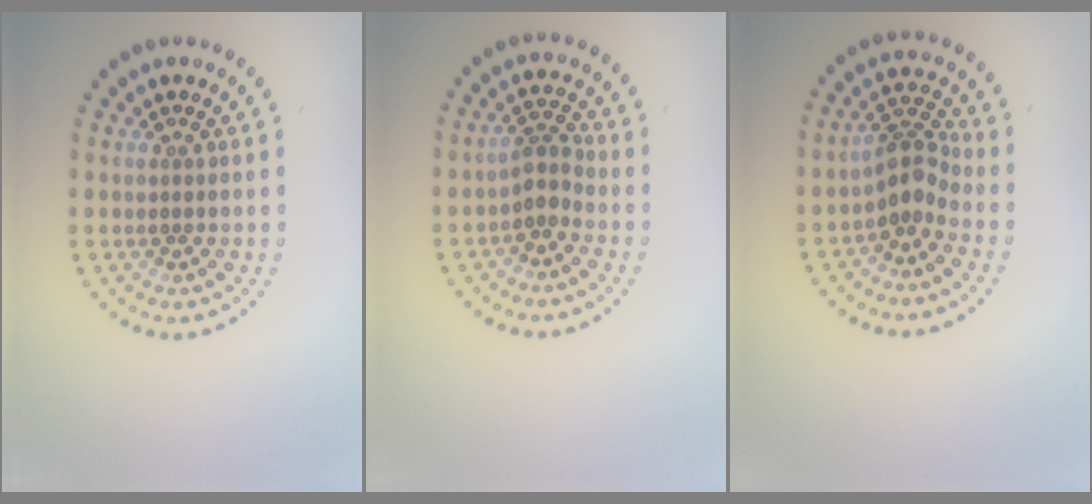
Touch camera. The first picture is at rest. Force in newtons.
{"total": 1.9, "press": 1.6, "slide": 1.1}
{"total": 3.0, "press": 2.2, "slide": 2.0}